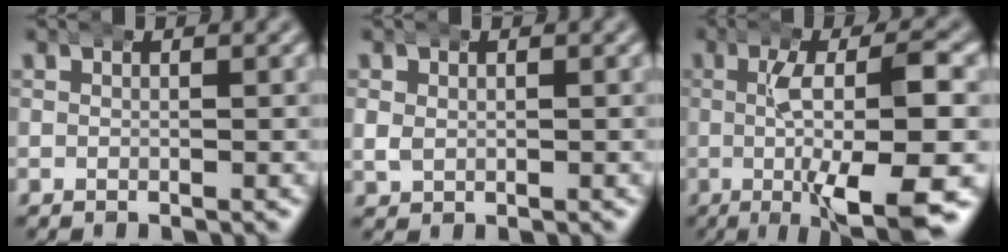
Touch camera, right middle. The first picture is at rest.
{"total": 1.9, "force": [0.6, 1.7, 0.7], "torque": [-0.015, -0.001, 0.009]}
{"total": 8.6, "force": [-2.3, 1.5, 8.1], "torque": [-0.123, -0.012, -0.035]}